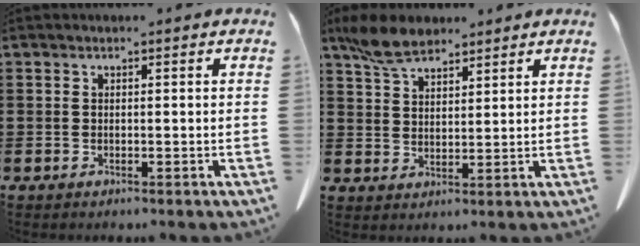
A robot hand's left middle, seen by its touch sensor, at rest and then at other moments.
{"total": 6.6, "force": [5.2, 3.0, 2.8], "torque": [-0.074, -0.002, 0.099]}